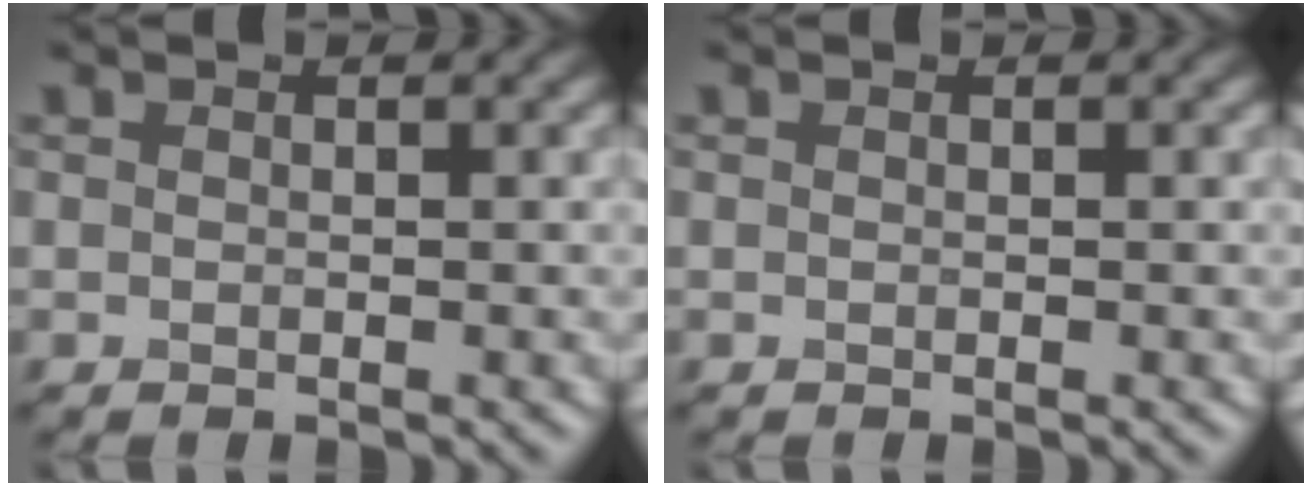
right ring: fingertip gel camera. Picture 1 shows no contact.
{"total": 0.0}